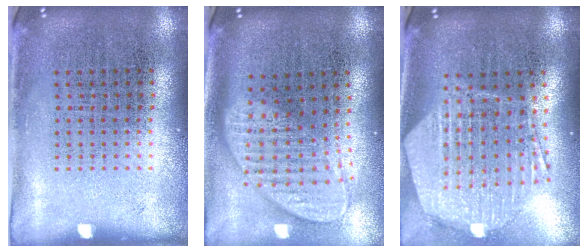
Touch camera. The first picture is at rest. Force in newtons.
{"total": 2.0, "press": 1.6, "slide": 1.2}
{"total": 1.9, "press": 1.8, "slide": 0.8}